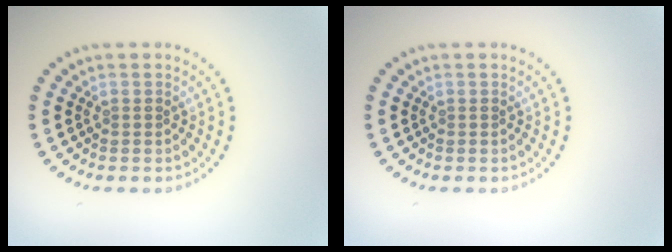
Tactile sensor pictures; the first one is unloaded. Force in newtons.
{"total": 0.0}